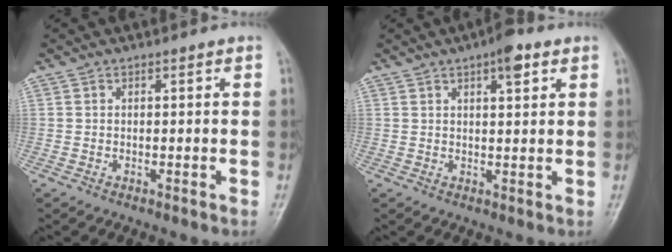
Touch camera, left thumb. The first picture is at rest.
{"total": 4.9, "force": [2.6, 1.7, 3.8], "torque": [-0.044, -0.006, 0.034]}